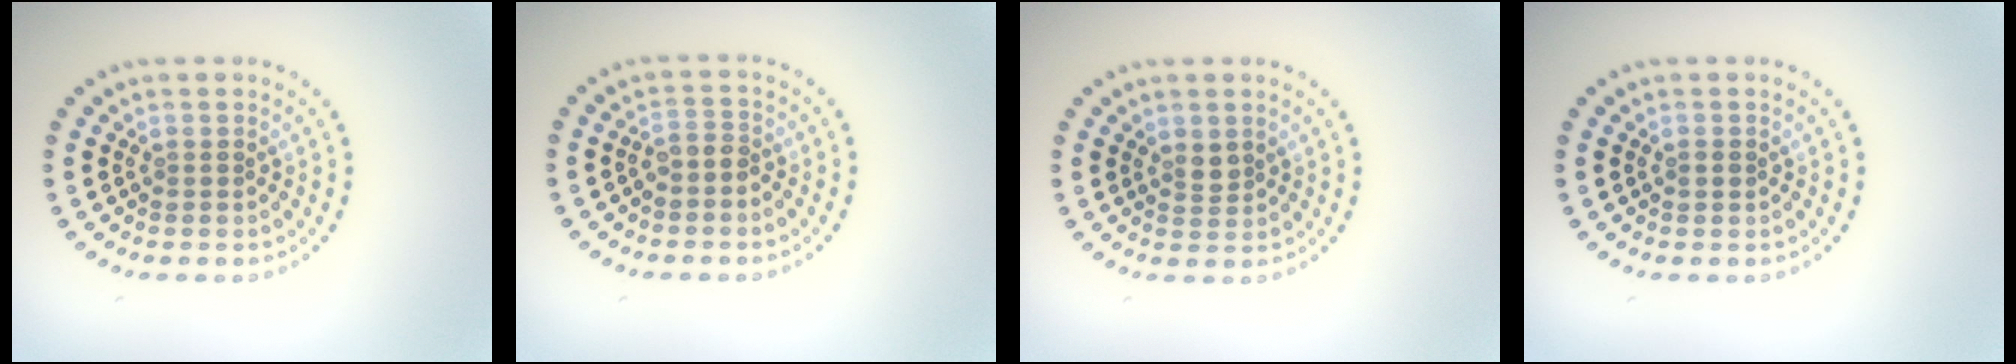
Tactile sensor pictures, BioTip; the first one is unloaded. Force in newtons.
{"total": 1.6, "press": 1.3, "slide": 1.0}
{"total": 1.3, "press": 1.1, "slide": 0.7}
{"total": 0.8, "press": 0.8, "slide": 0.2}